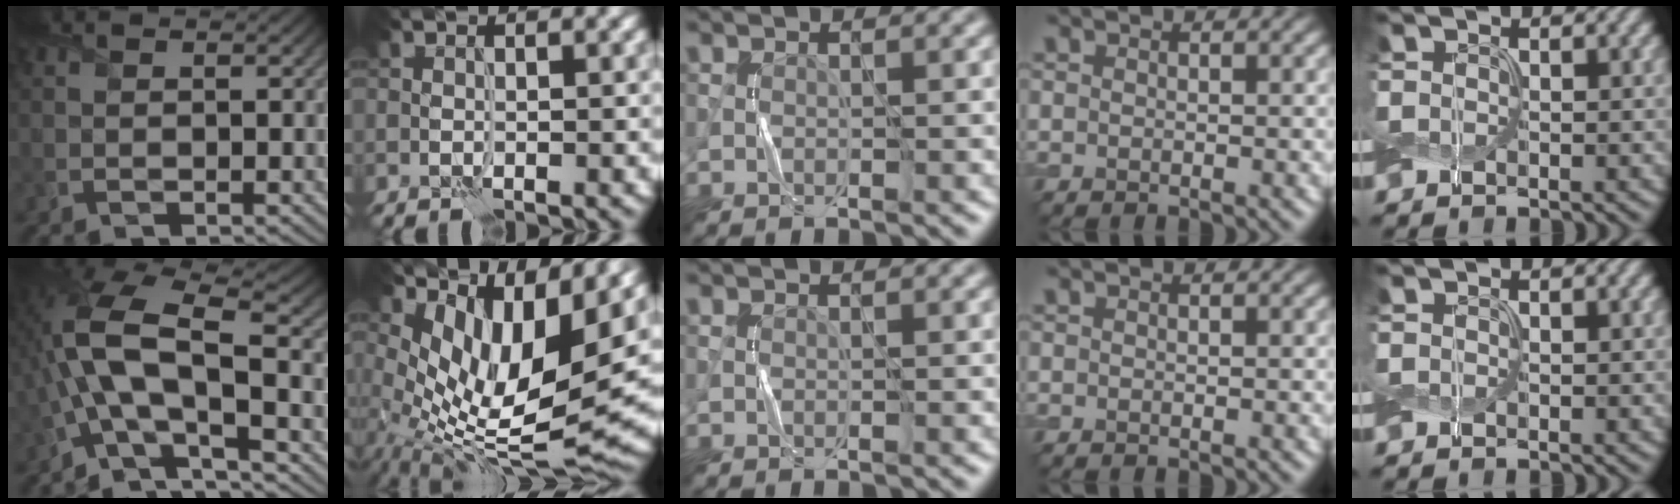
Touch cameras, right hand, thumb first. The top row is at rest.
{"thumb": {"total": 14.5, "force": [-2.4, 5.6, 13.1], "torque": [-0.280, 0.013, -0.054]}, "index": {"total": 12.3, "force": [3.0, 5.7, 10.5], "torque": [-0.194, -0.008, 0.063]}}